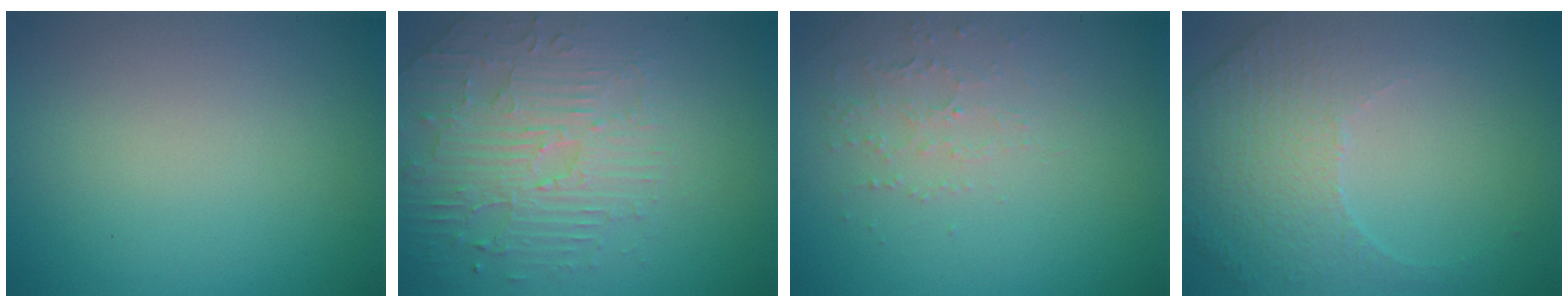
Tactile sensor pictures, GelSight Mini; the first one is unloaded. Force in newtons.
{"total": 4.6, "press": 3.7, "slide": 2.7}
{"total": 1.9, "press": 1.8, "slide": 0.6}
{"total": 5.2, "press": 3.6, "slide": 3.8}